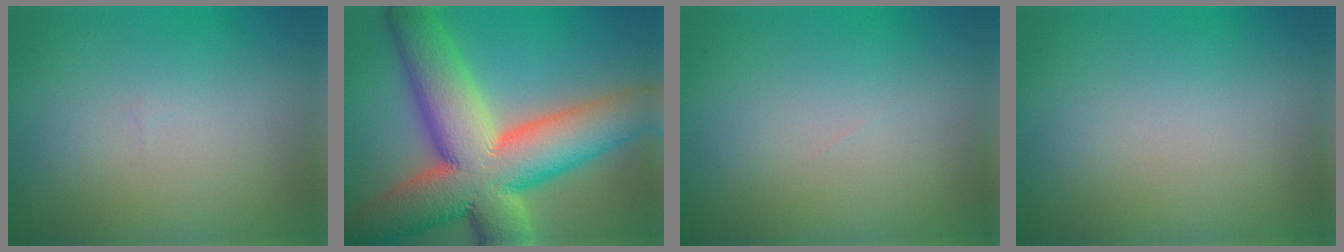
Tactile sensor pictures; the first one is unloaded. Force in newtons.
{"total": 16.2, "press": 16.1, "slide": 1.4}
{"total": 0.0}
{"total": 0.0}